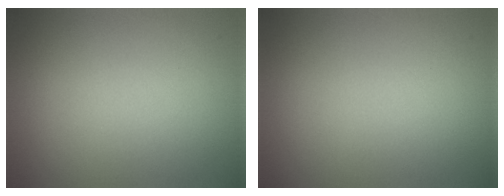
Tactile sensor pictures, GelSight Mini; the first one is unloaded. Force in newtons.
{"total": 0.0}